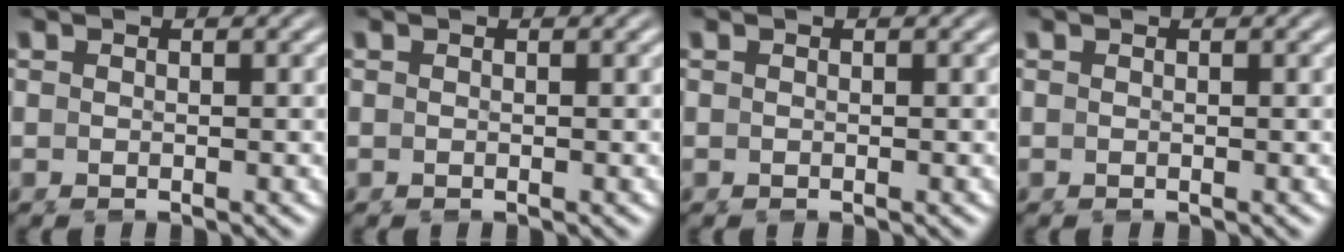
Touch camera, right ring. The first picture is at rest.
{"total": 0.0}
{"total": 0.0}
{"total": 0.0}